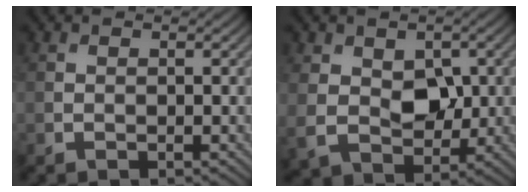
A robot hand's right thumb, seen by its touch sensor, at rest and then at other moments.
{"total": 6.7, "force": [0.9, 4.9, 4.4], "torque": [-0.096, -0.011, 0.017]}